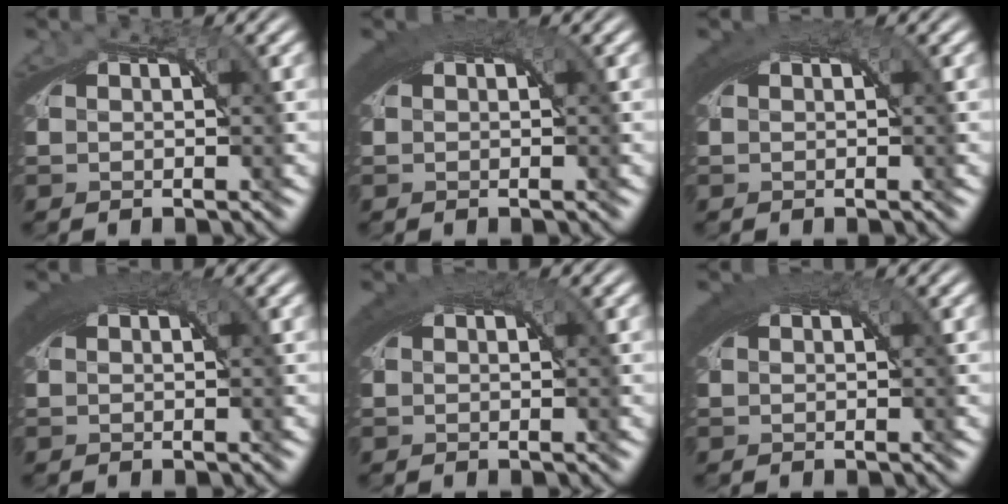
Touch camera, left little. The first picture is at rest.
{"total": 3.8, "force": [1.7, 1.3, 3.1], "torque": [-0.044, 0.014, 0.022]}
{"total": 3.1, "force": [1.5, 1.0, 2.5], "torque": [-0.037, 0.013, 0.020]}
{"total": 4.2, "force": [1.8, 1.5, 3.5], "torque": [-0.047, 0.015, 0.023]}
{"total": 3.2, "force": [1.5, 1.1, 2.6], "torque": [-0.037, 0.014, 0.020]}
{"total": 3.6, "force": [1.7, 1.2, 3.0], "torque": [-0.041, 0.013, 0.021]}